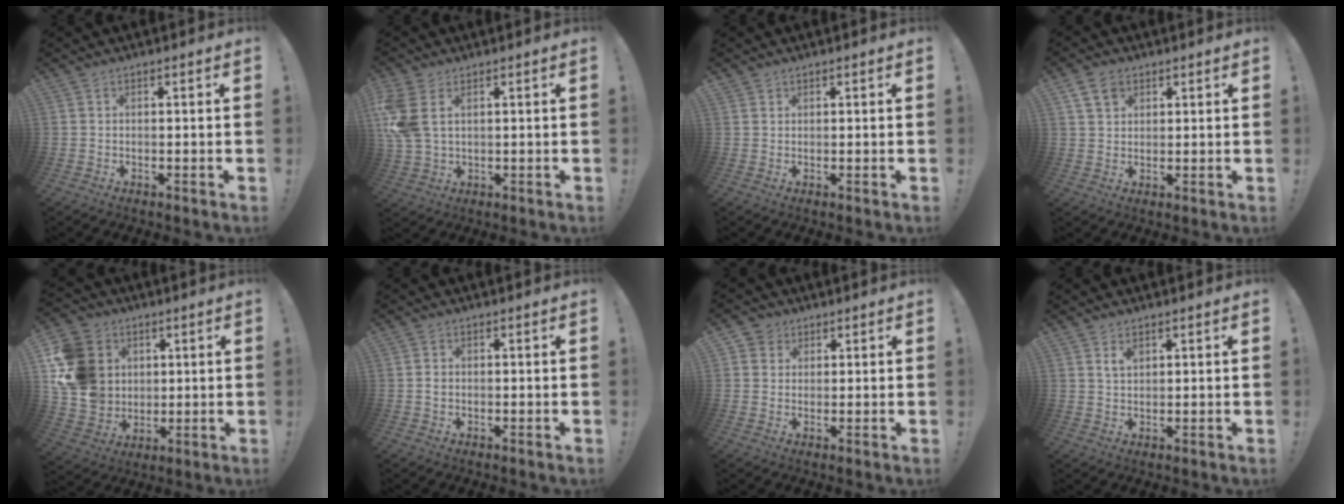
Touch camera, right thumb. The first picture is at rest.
{"total": 9.0, "force": [3.1, 5.4, 6.5], "torque": [-0.150, -0.010, 0.060]}
{"total": 0.9, "force": [0.8, 0.6, 0.0], "torque": [0.006, -0.005, 0.013]}
{"total": 6.3, "force": [3.2, 4.5, 3.0], "torque": [-0.048, -0.002, 0.062]}
{"total": 17.0, "force": [3.7, 14.8, 7.5], "torque": [-0.132, -0.002, 0.085]}
{"total": 1.0, "force": [-0.3, 0.9, 0.5], "torque": [-0.015, 0.007, -0.003]}
{"total": 3.5, "force": [1.4, 3.2, 0.6], "torque": [-0.009, -0.002, 0.026]}
{"total": 2.9, "force": [1.7, 1.6, 1.7], "torque": [-0.022, -0.006, 0.028]}